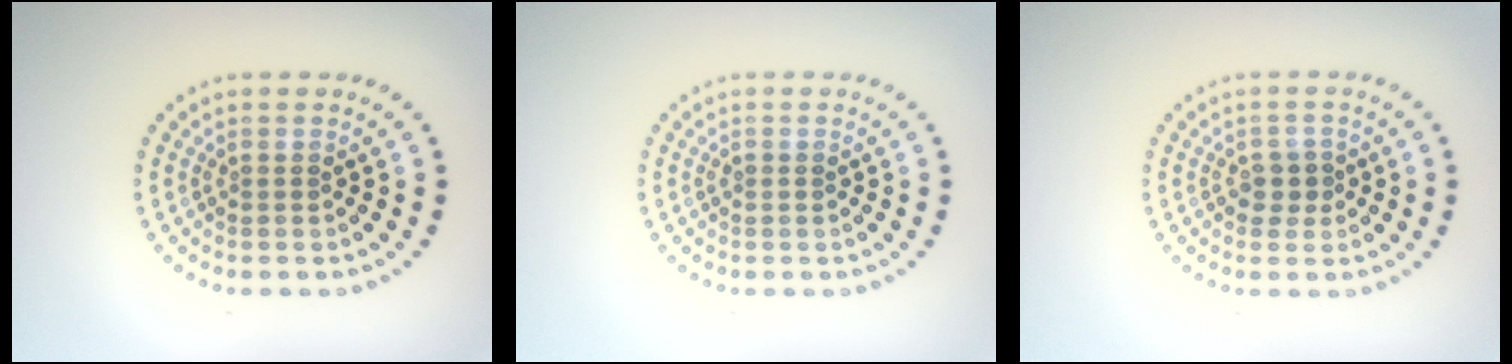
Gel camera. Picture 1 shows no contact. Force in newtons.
{"total": 0.6, "press": 0.6, "slide": 0.1}
{"total": 1.5, "press": 1.4, "slide": 0.6}